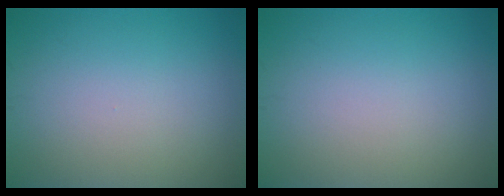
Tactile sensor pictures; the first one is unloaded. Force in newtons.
{"total": 0.0}